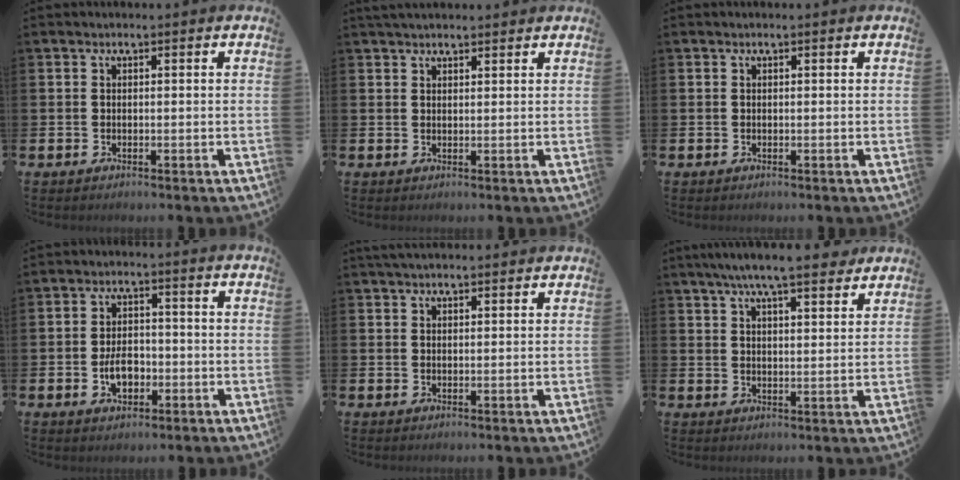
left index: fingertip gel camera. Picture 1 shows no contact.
{"total": 2.3, "force": [2.2, 0.6, 0.6], "torque": [-0.003, -0.006, 0.037]}
{"total": 0.0}
{"total": 4.4, "force": [-1.2, 2.8, 3.1], "torque": [-0.042, 0.000, -0.026]}
{"total": 2.2, "force": [2.1, 0.5, 0.7], "torque": [-0.012, 0.000, 0.036]}
{"total": 7.4, "force": [6.7, 0.7, 3.0], "torque": [-0.063, -0.025, 0.117]}